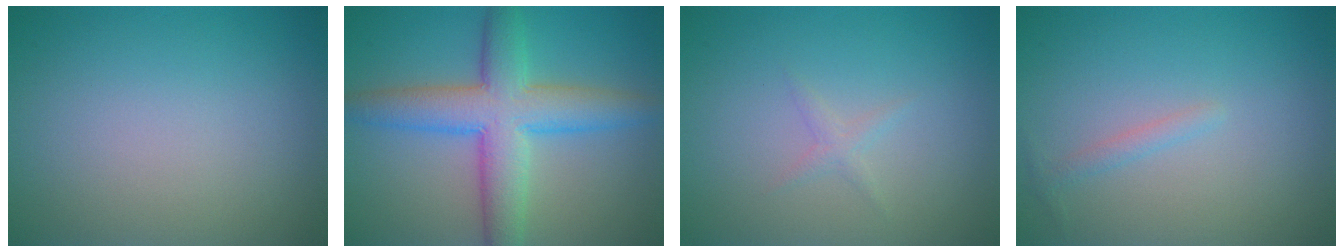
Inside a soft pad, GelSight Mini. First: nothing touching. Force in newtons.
{"total": 7.2, "press": 7.2, "slide": 0.1}
{"total": 0.9, "press": 0.8, "slide": 0.1}
{"total": 0.9, "press": 0.9, "slide": 0.0}